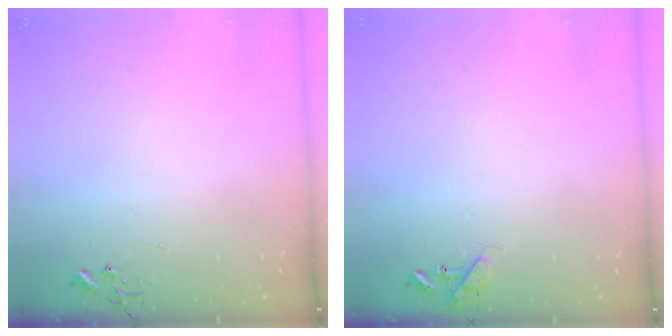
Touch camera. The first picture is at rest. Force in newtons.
{"total": 8.6, "press": 8.6, "slide": 0.7}